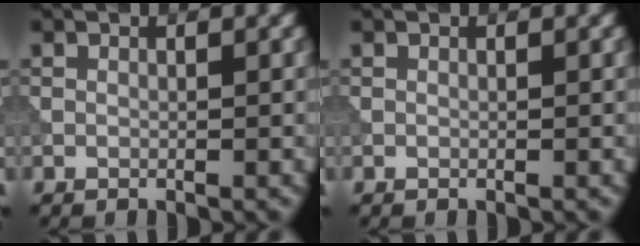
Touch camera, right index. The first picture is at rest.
{"total": 0.0}